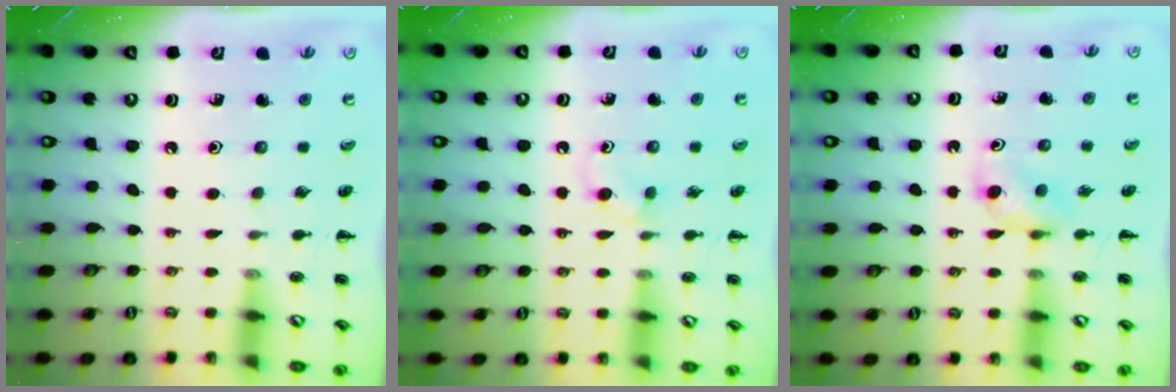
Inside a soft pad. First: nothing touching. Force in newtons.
{"total": 2.6, "press": 2.3, "slide": 1.2}
{"total": 2.7, "press": 2.4, "slide": 1.1}